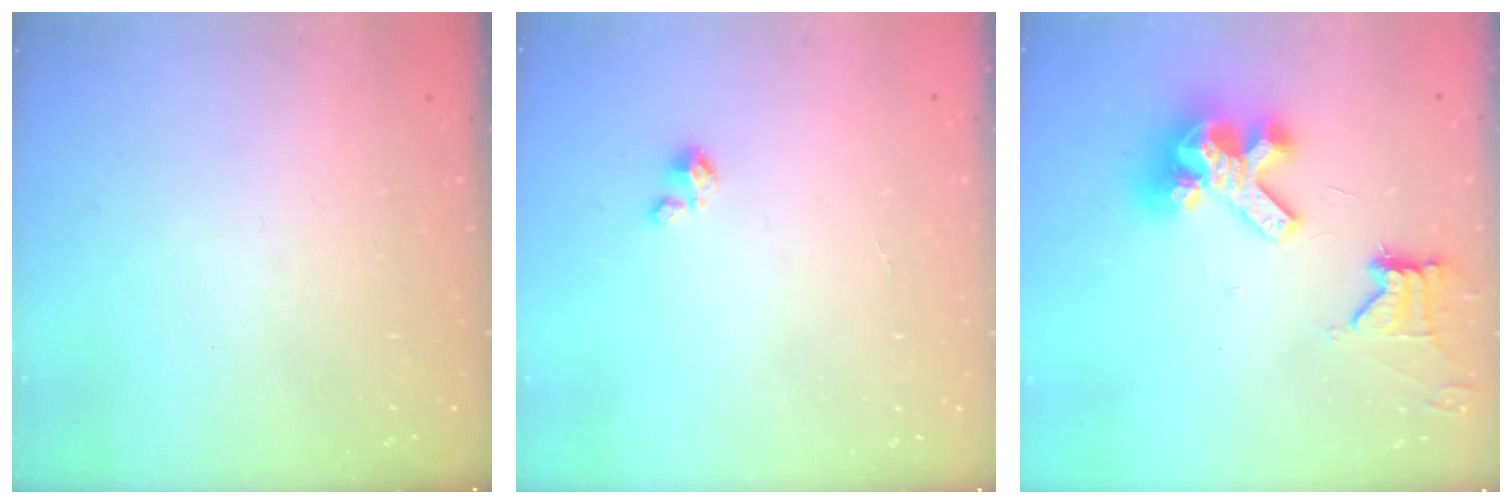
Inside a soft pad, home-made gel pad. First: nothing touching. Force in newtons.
{"total": 1.3, "press": 1.3, "slide": 0.1}
{"total": 12.5, "press": 12.4, "slide": 1.6}